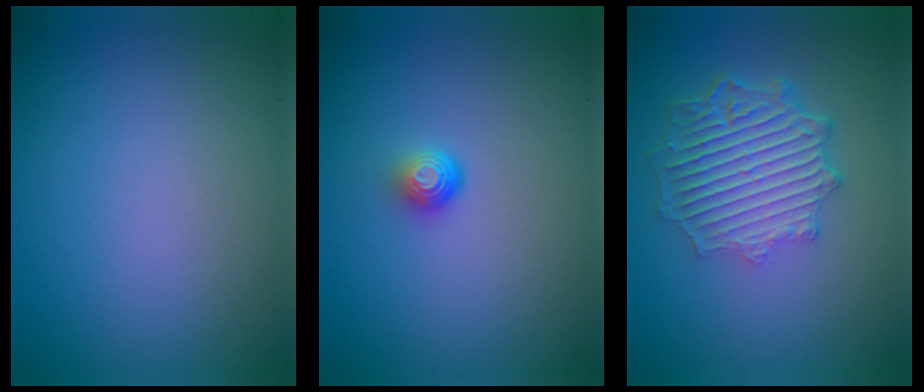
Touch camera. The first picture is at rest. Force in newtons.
{"total": 1.7, "press": 1.1, "slide": 1.3}
{"total": 6.3, "press": 4.7, "slide": 4.2}